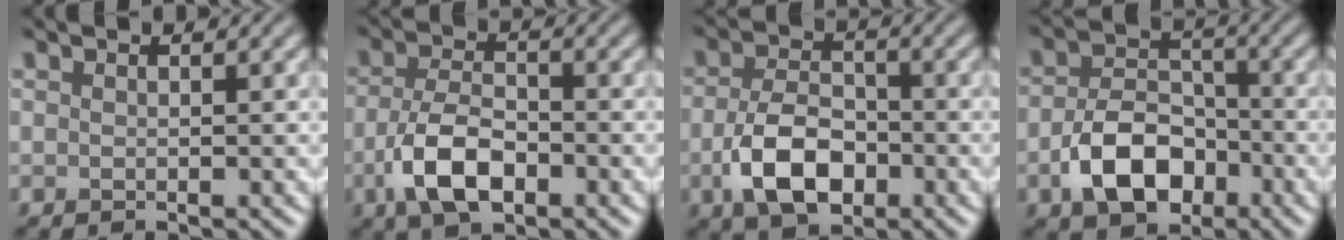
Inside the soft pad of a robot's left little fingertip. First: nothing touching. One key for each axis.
{"total": 5.6, "fx": -2.3, "fy": 2.8, "fz": 4.2, "tx": -0.087, "ty": -0.005, "tz": -0.049}
{"total": 6.2, "fx": -2.1, "fy": 3.8, "fz": 4.5, "tx": -0.094, "ty": -0.006, "tz": -0.041}
{"total": 6.4, "fx": -2.6, "fy": 4.2, "fz": 4.1, "tx": -0.074, "ty": -0.005, "tz": -0.046}